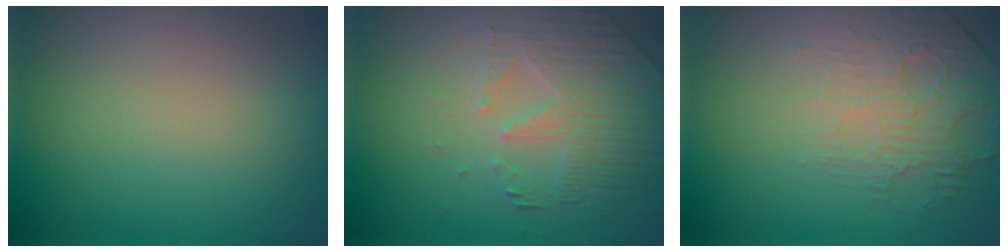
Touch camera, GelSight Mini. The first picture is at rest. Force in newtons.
{"total": 4.9, "press": 3.7, "slide": 3.2}
{"total": 2.3, "press": 1.5, "slide": 1.7}